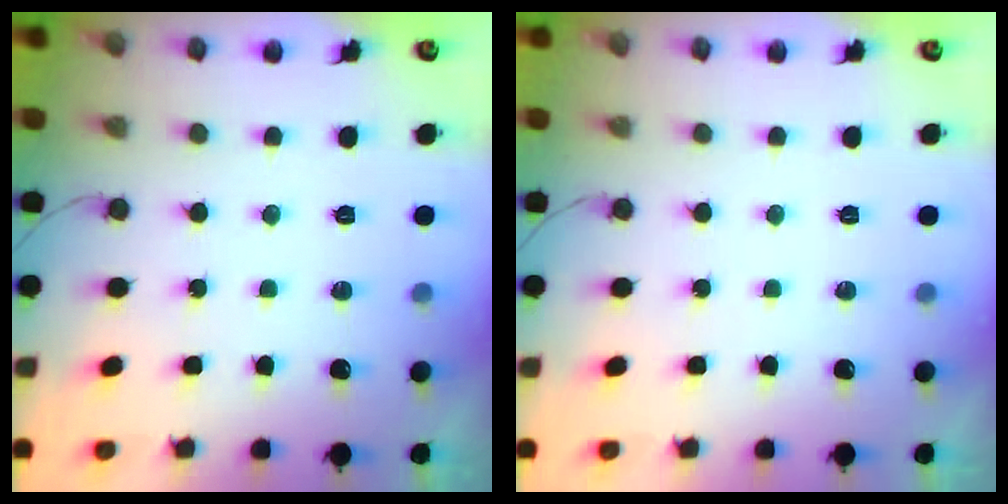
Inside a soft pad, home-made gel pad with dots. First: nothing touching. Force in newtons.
{"total": 0.0}